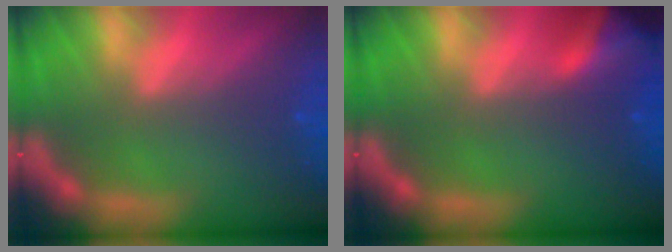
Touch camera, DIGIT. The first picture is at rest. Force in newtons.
{"total": 5.4}